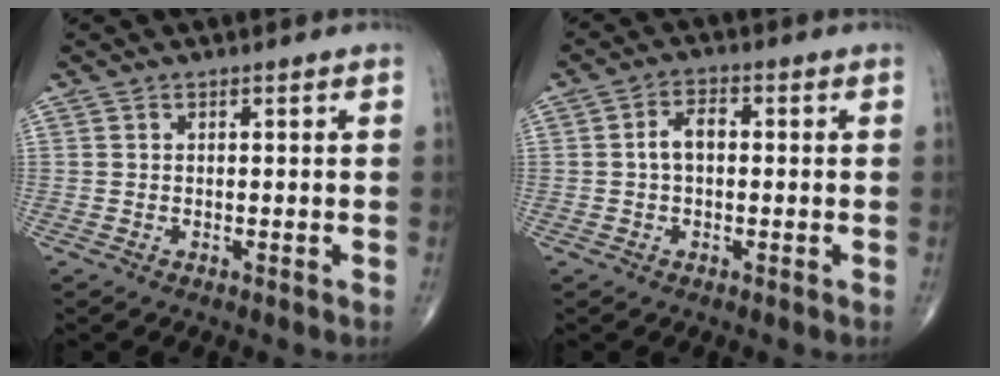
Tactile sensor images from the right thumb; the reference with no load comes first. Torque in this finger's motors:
{"motor_torque": [0.38, 0.84, 0.08, 0.14, 0.00]}